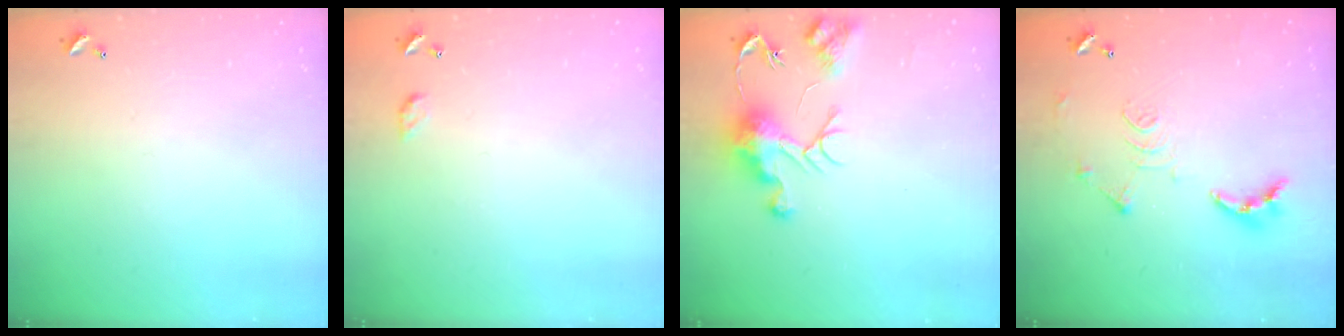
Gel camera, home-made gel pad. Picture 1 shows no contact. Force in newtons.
{"total": 3.2, "press": 3.2, "slide": 0.4}
{"total": 9.4, "press": 9.4, "slide": 0.7}
{"total": 12.0, "press": 11.9, "slide": 1.3}